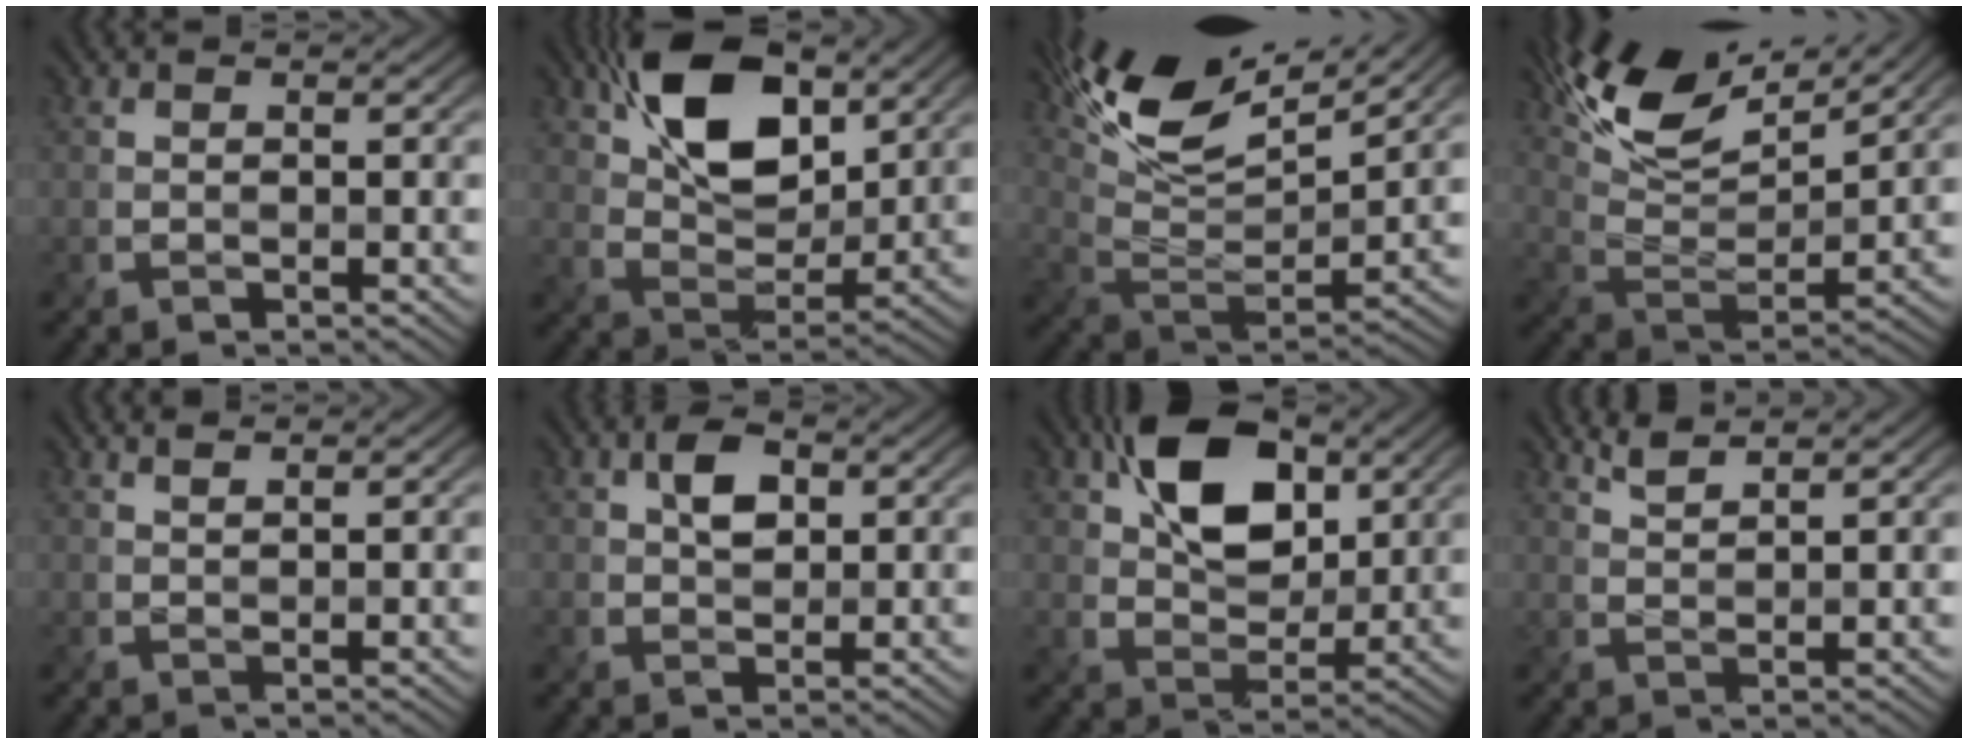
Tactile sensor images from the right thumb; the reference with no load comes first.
{"total": 12.9, "force": [6.2, 7.0, 8.9], "torque": [-0.167, 0.012, 0.110]}
{"total": 14.0, "force": [9.5, 4.5, 9.3], "torque": [-0.195, 0.011, 0.177]}
{"total": 12.6, "force": [9.1, 3.9, 7.8], "torque": [-0.169, 0.013, 0.172]}
{"total": 1.1, "force": [1.0, 0.0, 0.4], "torque": [-0.015, 0.000, 0.019]}
{"total": 3.4, "force": [1.1, 2.1, 2.4], "torque": [-0.048, 0.006, 0.017]}
{"total": 10.7, "force": [4.3, 6.6, 7.3], "torque": [-0.130, 0.011, 0.072]}
{"total": 2.4, "force": [2.1, 0.3, 1.2], "torque": [-0.024, 0.009, 0.045]}